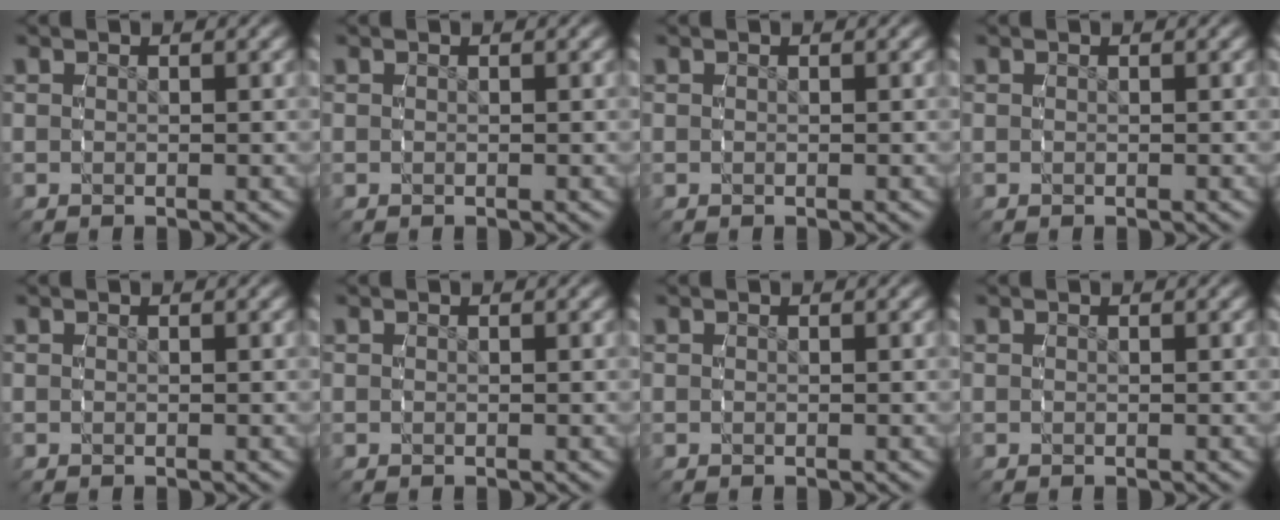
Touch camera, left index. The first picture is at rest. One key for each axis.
{"total": 0.0}
{"total": 0.0}
{"total": 0.0}
{"total": 0.0}
{"total": 0.0}
{"total": 1.1, "fx": -0.2, "fy": -1.0, "fz": -0.3, "tx": 0.013, "ty": -0.007, "tz": 0.005}
{"total": 0.0}